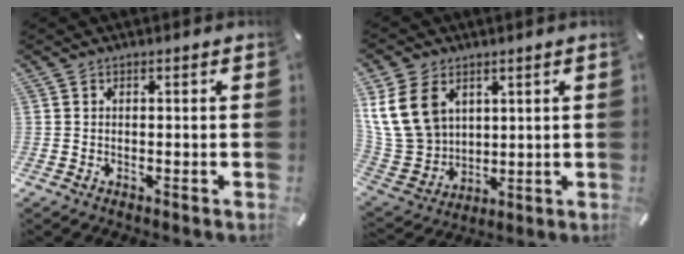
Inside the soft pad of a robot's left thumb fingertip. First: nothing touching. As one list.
[{"total": 14.8, "force": [5.6, 11.8, 7.0], "torque": [-0.166, -0.014, 0.109]}]